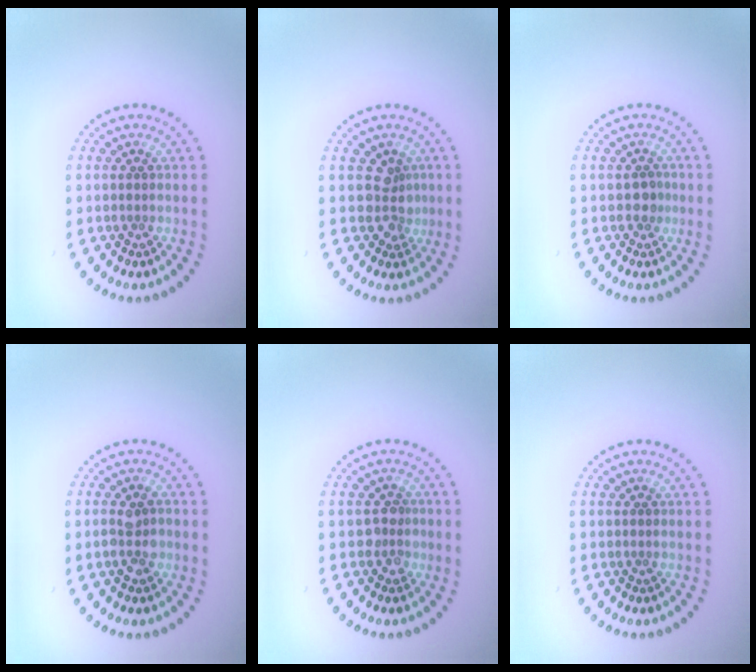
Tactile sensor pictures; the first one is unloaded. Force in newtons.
{"total": 2.3, "press": 2.0, "slide": 1.1}
{"total": 1.3, "press": 1.2, "slide": 0.4}
{"total": 2.3, "press": 2.3, "slide": 0.5}
{"total": 1.8, "press": 1.6, "slide": 0.8}
{"total": 0.0}